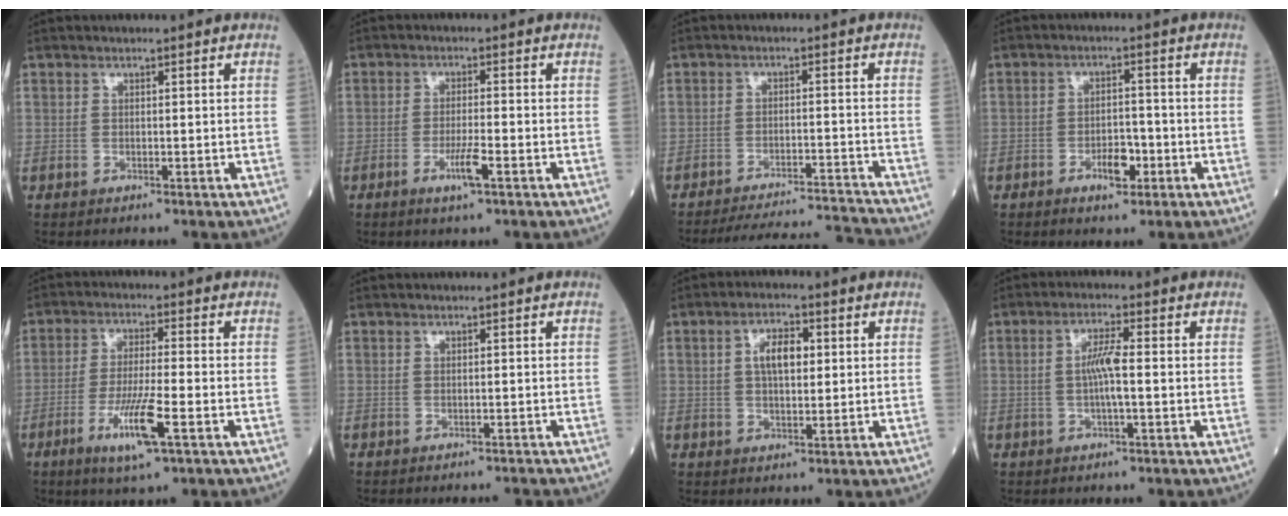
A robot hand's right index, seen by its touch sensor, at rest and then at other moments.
{"total": 3.9, "force": [-1.9, 0.1, 3.4], "torque": [-0.065, -0.006, -0.036]}
{"total": 11.8, "force": [-11.7, -1.3, 1.3], "torque": [-0.017, 0.006, -0.175]}
{"total": 4.1, "force": [-2.0, 1.8, 3.1], "torque": [-0.048, 0.004, -0.031]}
{"total": 8.4, "force": [-3.6, 0.3, 7.6], "torque": [-0.145, -0.017, -0.065]}
{"total": 1.7, "force": [-1.7, -0.4, 0.0], "torque": [0.001, -0.004, -0.020]}
{"total": 5.1, "force": [1.1, 2.2, 4.4], "torque": [-0.081, 0.011, 0.018]}
{"total": 4.2, "force": [-0.3, 0.2, 4.2], "torque": [-0.084, 0.004, -0.007]}